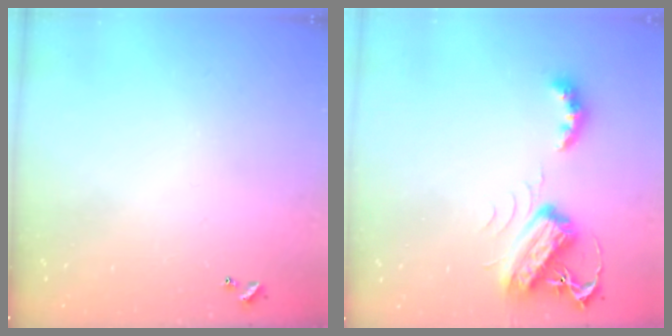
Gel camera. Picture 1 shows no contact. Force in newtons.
{"total": 7.0, "press": 7.0, "slide": 0.1}